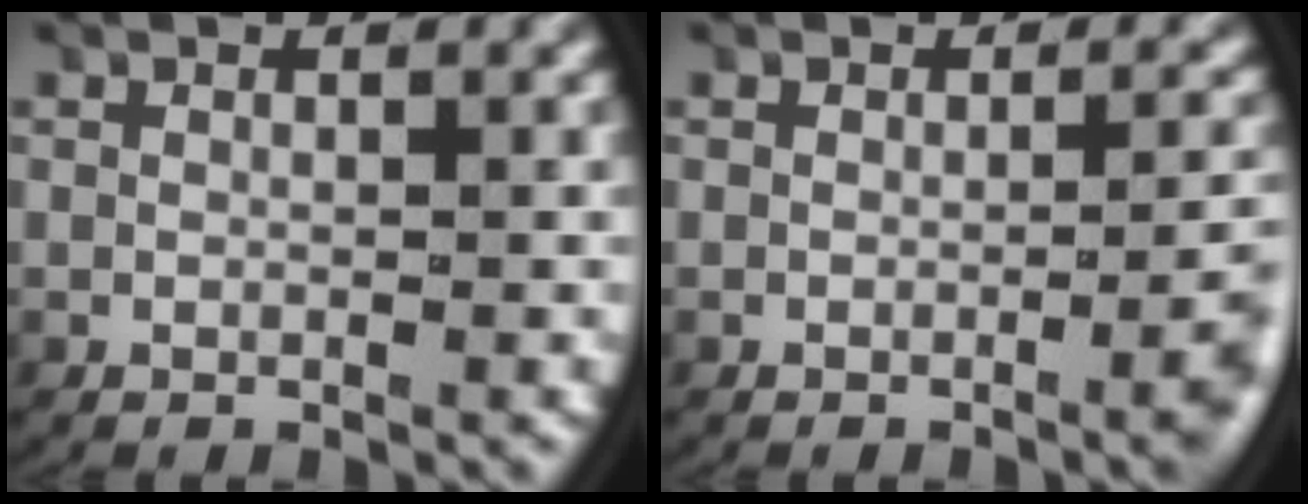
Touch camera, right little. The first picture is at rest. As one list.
[{"total": 2.9, "force": [-0.8, 0.4, 2.7], "torque": [-0.028, 0.004, -0.015]}]